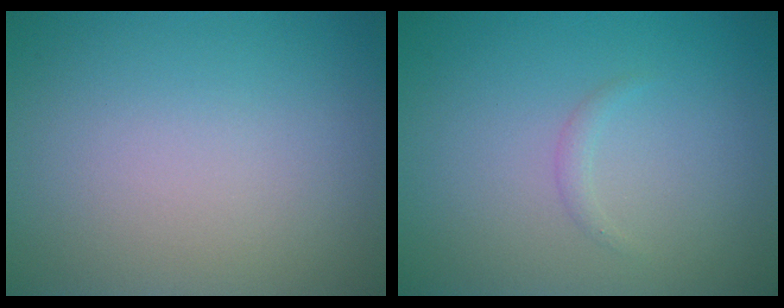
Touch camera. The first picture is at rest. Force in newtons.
{"total": 0.6, "press": 0.6, "slide": 0.0}